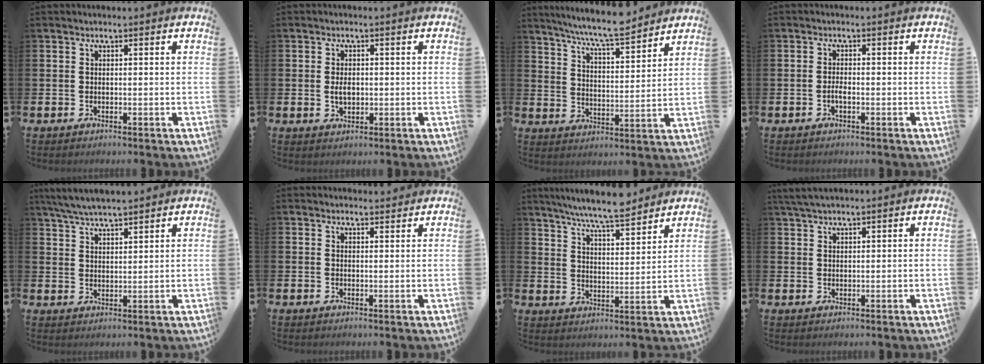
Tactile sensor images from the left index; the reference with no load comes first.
{"total": 2.3, "force": [0.0, 1.4, 1.9], "torque": [-0.029, 0.003, -0.003]}
{"total": 8.0, "force": [7.5, 0.2, 2.7], "torque": [-0.073, -0.044, 0.133]}
{"total": 1.3, "force": [-0.5, 0.4, 1.1], "torque": [-0.022, 0.001, -0.011]}
{"total": 6.8, "force": [6.5, 0.5, 1.9], "torque": [-0.065, -0.026, 0.118]}
{"total": 1.7, "force": [1.7, 0.3, -0.1], "torque": [0.008, -0.008, 0.029]}
{"total": 8.0, "force": [7.5, 0.3, 2.6], "torque": [-0.071, -0.039, 0.135]}
{"total": 2.9, "force": [2.5, 0.6, 1.4], "torque": [-0.030, 0.002, 0.047]}